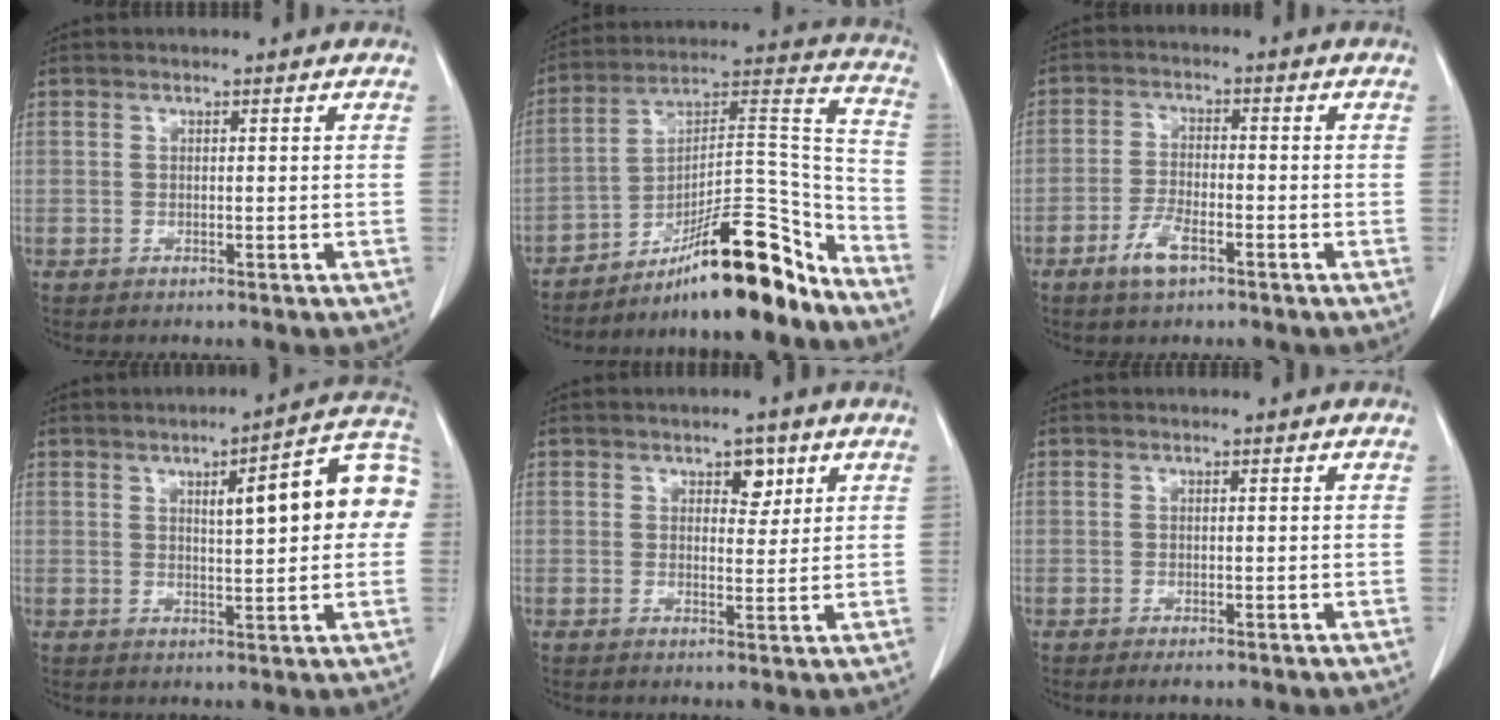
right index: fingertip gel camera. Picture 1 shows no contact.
{"total": 20.1, "force": [-15.8, 2.5, 12.0], "torque": [-0.170, 0.041, -0.261]}
{"total": 4.7, "force": [-2.8, 1.6, 3.4], "torque": [-0.072, -0.002, -0.050]}
{"total": 12.4, "force": [2.5, 2.4, 12.0], "torque": [-0.154, 0.034, 0.029]}
{"total": 3.1, "force": [1.7, 1.7, 2.0], "torque": [-0.024, 0.001, 0.025]}
{"total": 1.3, "force": [-0.7, 0.4, 1.0], "torque": [-0.013, -0.002, -0.007]}